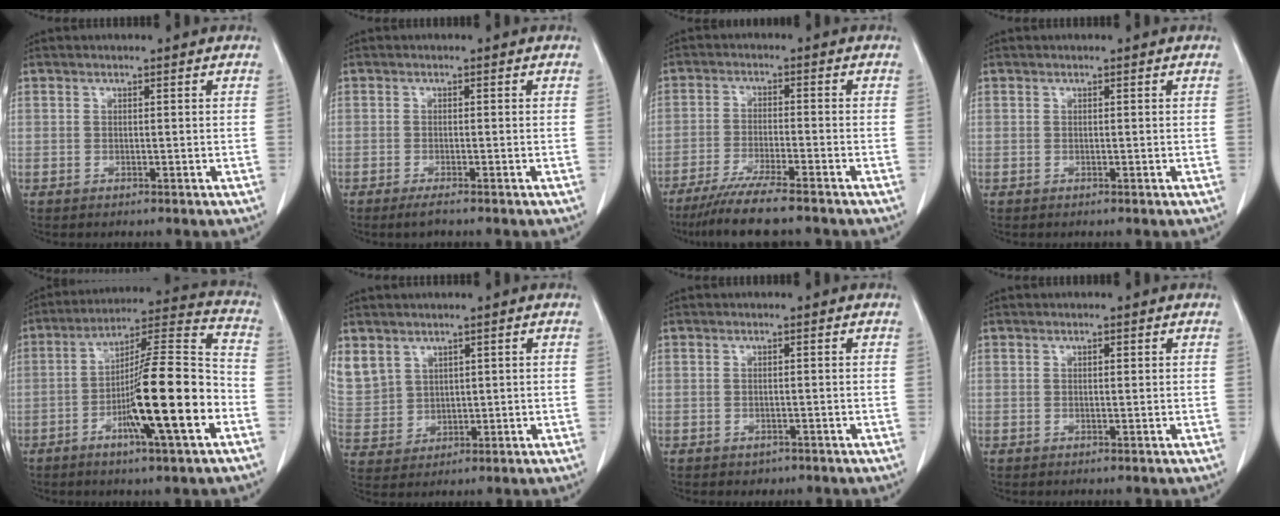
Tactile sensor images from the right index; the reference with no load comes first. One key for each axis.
{"total": 2.0, "fx": -1.5, "fy": 0.0, "fz": 1.3, "tx": -0.027, "ty": -0.005, "tz": -0.027}
{"total": 9.2, "fx": -7.6, "fy": -0.1, "fz": 5.2, "tx": -0.082, "ty": -0.026, "tz": -0.125}
{"total": 0.0}
{"total": 17.6, "fx": -6.0, "fy": 1.1, "fz": 16.5, "tx": -0.268, "ty": 0.001, "tz": -0.100}
{"total": 13.3, "fx": 5.7, "fy": 11.1, "fz": 4.4, "tx": -0.159, "ty": 0.033, "tz": 0.144}
{"total": 1.3, "fx": -0.9, "fy": 0.9, "fz": 0.4, "tx": -0.007, "ty": 0.001, "tz": -0.008}
{"total": 0.6, "fx": 0.2, "fy": 0.2, "fz": 0.5, "tx": -0.011, "ty": 0.000, "tz": 0.005}